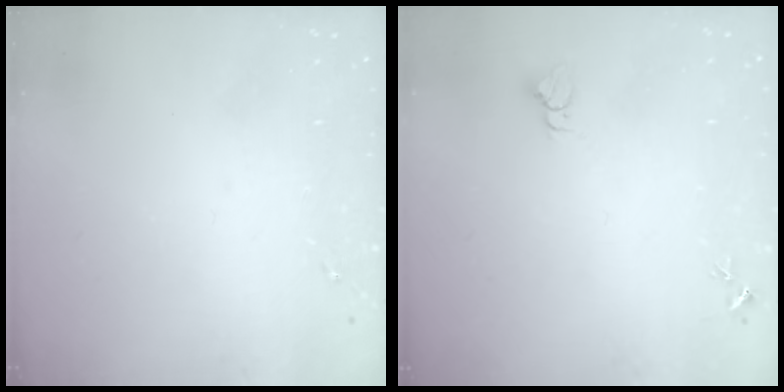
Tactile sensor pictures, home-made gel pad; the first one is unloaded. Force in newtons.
{"total": 2.7, "press": 2.7, "slide": 0.1}